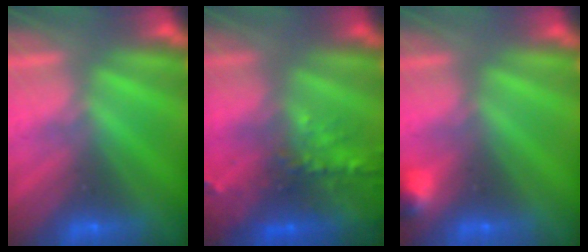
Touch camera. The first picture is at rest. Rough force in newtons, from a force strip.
{"total": 7.4}
{"total": 2.9}